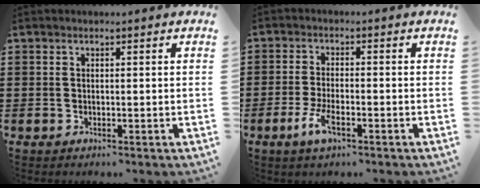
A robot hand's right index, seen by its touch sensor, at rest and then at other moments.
{"total": 4.5, "force": [-2.2, 1.5, 3.7], "torque": [-0.088, -0.007, -0.047]}